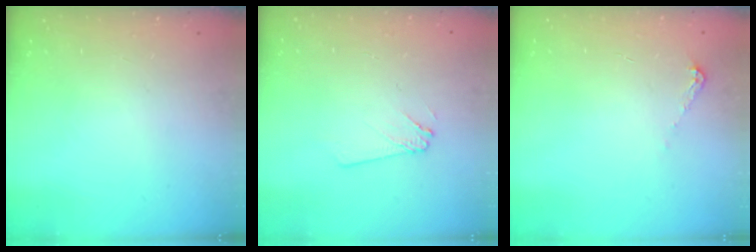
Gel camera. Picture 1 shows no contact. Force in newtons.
{"total": 3.0, "press": 3.0, "slide": 0.4}
{"total": 5.8, "press": 5.8, "slide": 0.8}